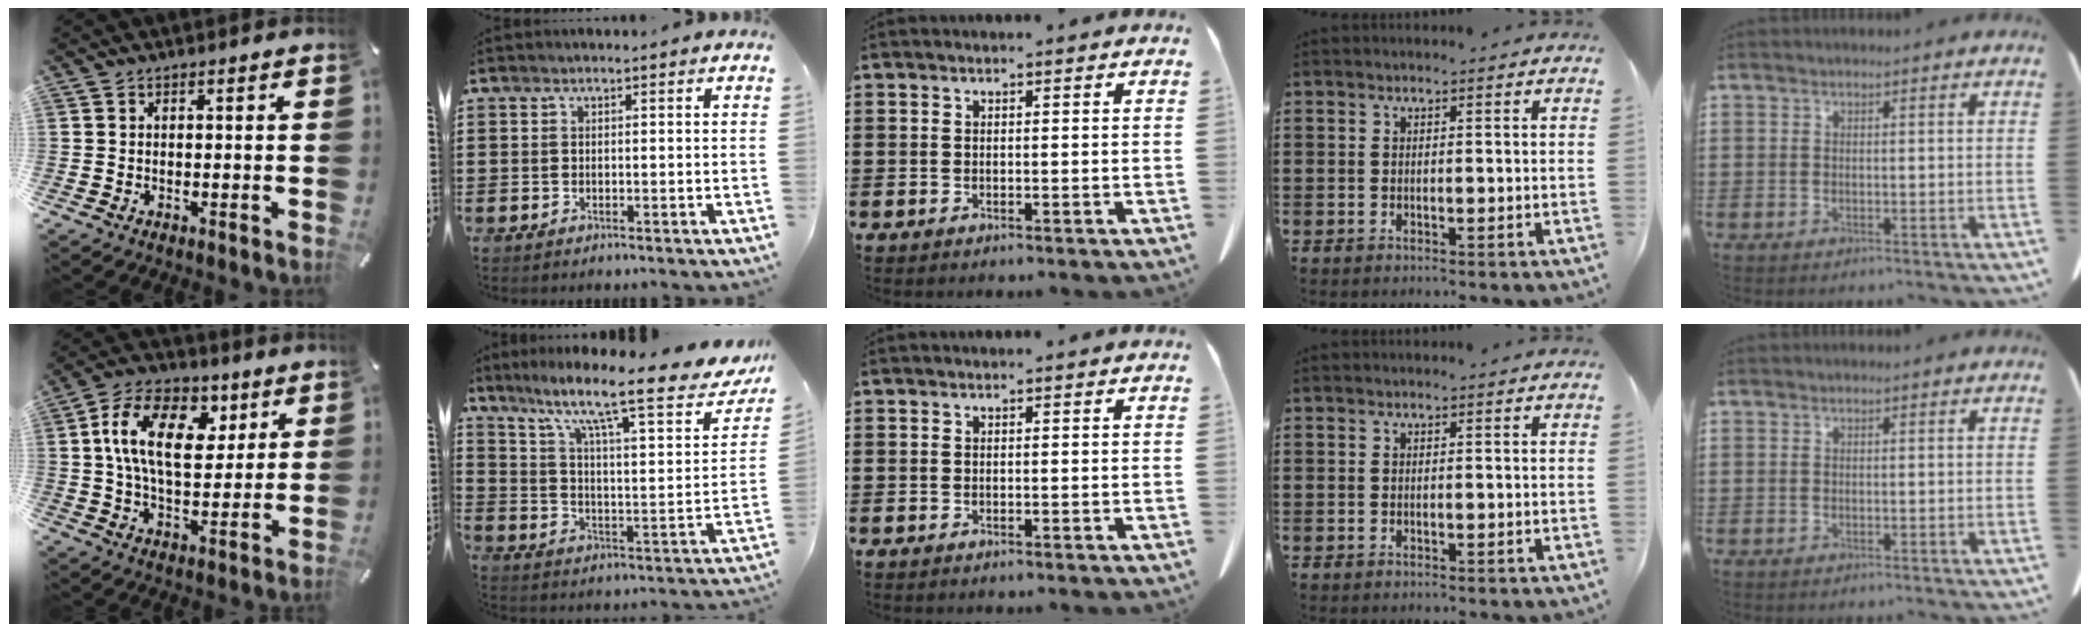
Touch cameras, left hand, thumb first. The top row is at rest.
{"thumb": {"total": 16.8, "force": [5.2, 10.4, 12.1], "torque": [-0.214, 0.003, 0.092]}, "index": {"total": 12.0, "force": [8.7, 1.6, 8.1], "torque": [-0.155, -0.062, 0.133]}}